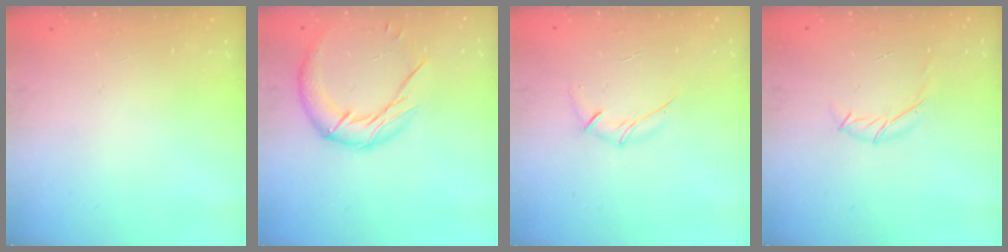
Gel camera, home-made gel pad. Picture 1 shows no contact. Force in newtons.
{"total": 11.5, "press": 11.5, "slide": 0.8}
{"total": 5.4, "press": 5.3, "slide": 1.0}
{"total": 6.4, "press": 6.2, "slide": 1.5}